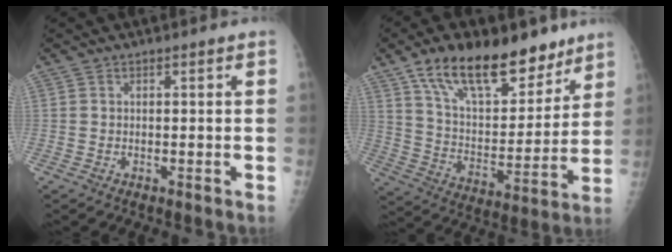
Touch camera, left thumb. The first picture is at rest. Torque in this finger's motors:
{"motor_torque": [0.66, 0.50, 1.32, -1.42, 0.30]}